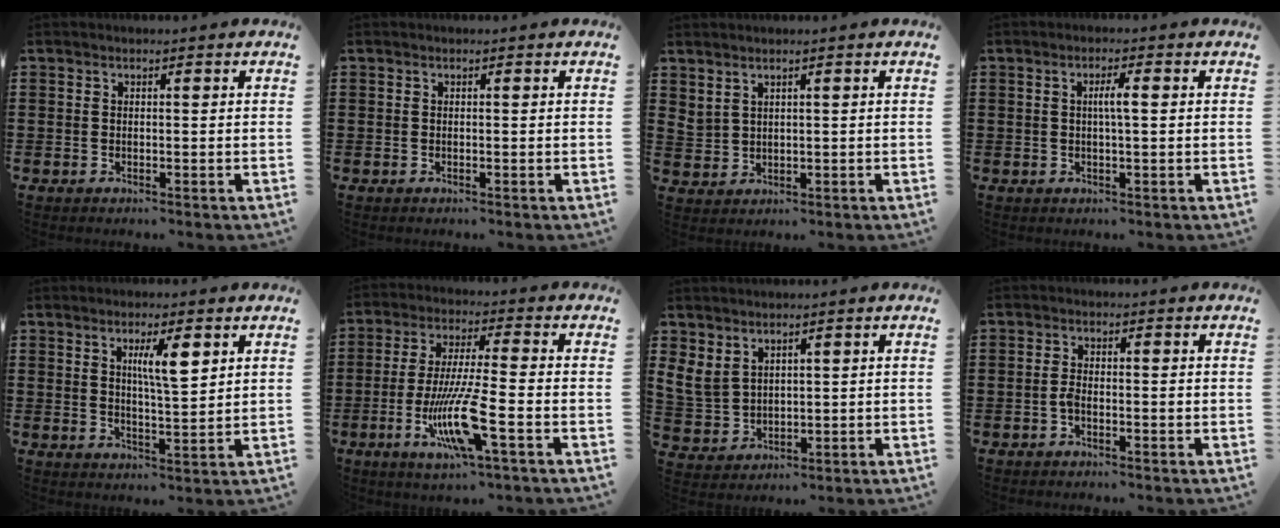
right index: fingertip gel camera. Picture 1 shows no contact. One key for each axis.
{"total": 0.0}
{"total": 1.9, "fx": 1.6, "fy": 0.9, "fz": 0.6, "tx": -0.018, "ty": 0.003, "tz": 0.032}
{"total": 2.7, "fx": 0.3, "fy": 0.4, "fz": 2.6, "tx": -0.051, "ty": 0.000, "tz": 0.003}
{"total": 5.7, "fx": 2.5, "fy": 1.3, "fz": 5.0, "tx": -0.089, "ty": 0.001, "tz": 0.037}
{"total": 11.1, "fx": -4.2, "fy": 1.1, "fz": 10.3, "tx": -0.214, "ty": -0.017, "tz": -0.083}
{"total": 3.9, "fx": 2.6, "fy": 2.5, "fz": 1.3, "tx": -0.047, "ty": 0.002, "tz": 0.049}
{"total": 1.9, "fx": -0.7, "fy": 0.5, "fz": 1.6, "tx": -0.039, "ty": -0.002, "tz": -0.015}